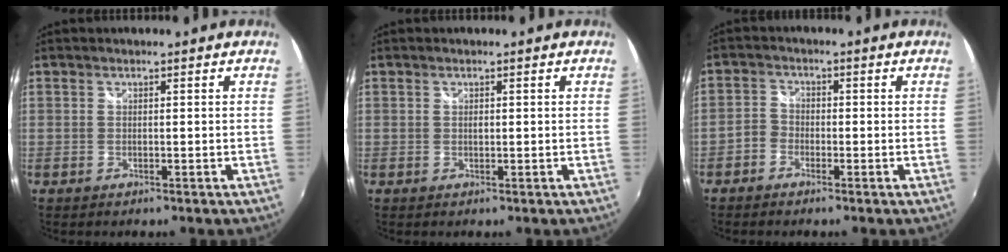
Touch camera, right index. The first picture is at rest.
{"total": 0.5, "force": [0.1, 0.3, 0.4], "torque": [-0.007, 0.000, 0.002]}
{"total": 2.7, "force": [-1.7, 1.9, 0.7], "torque": [-0.015, 0.008, -0.039]}